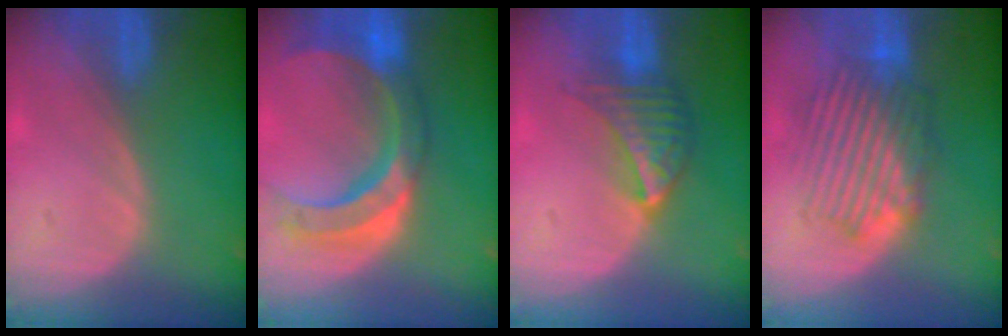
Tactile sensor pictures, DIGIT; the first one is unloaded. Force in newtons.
{"total": 11.5, "press": 9.8, "slide": 6.1}
{"total": 7.1, "press": 6.3, "slide": 3.3}
{"total": 8.7, "press": 8.4, "slide": 2.1}